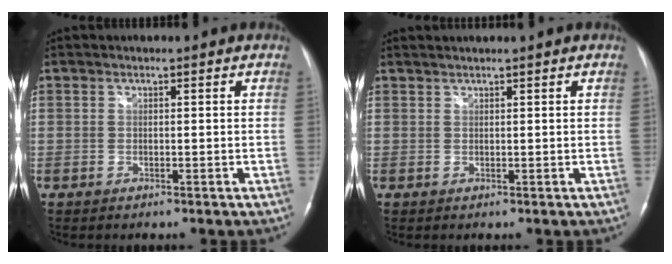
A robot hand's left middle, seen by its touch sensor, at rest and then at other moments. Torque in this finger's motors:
{"motor_torque": [0.05, 0.06, 0.00, 0.00]}